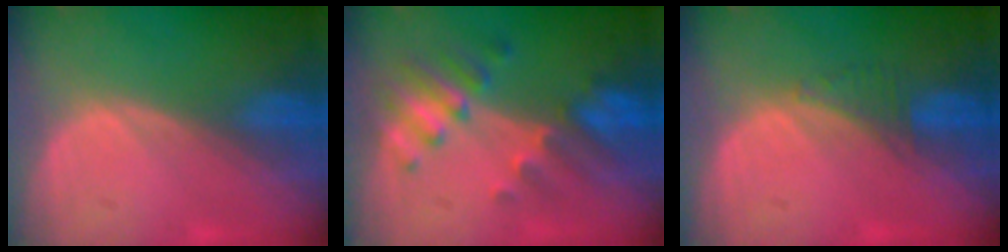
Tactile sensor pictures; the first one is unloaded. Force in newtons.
{"total": 7.6, "press": 6.8, "slide": 3.4}
{"total": 1.9, "press": 1.8, "slide": 0.7}